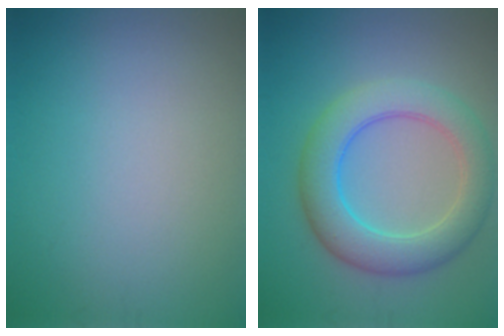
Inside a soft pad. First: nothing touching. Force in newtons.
{"total": 6.3, "press": 6.3, "slide": 0.1}